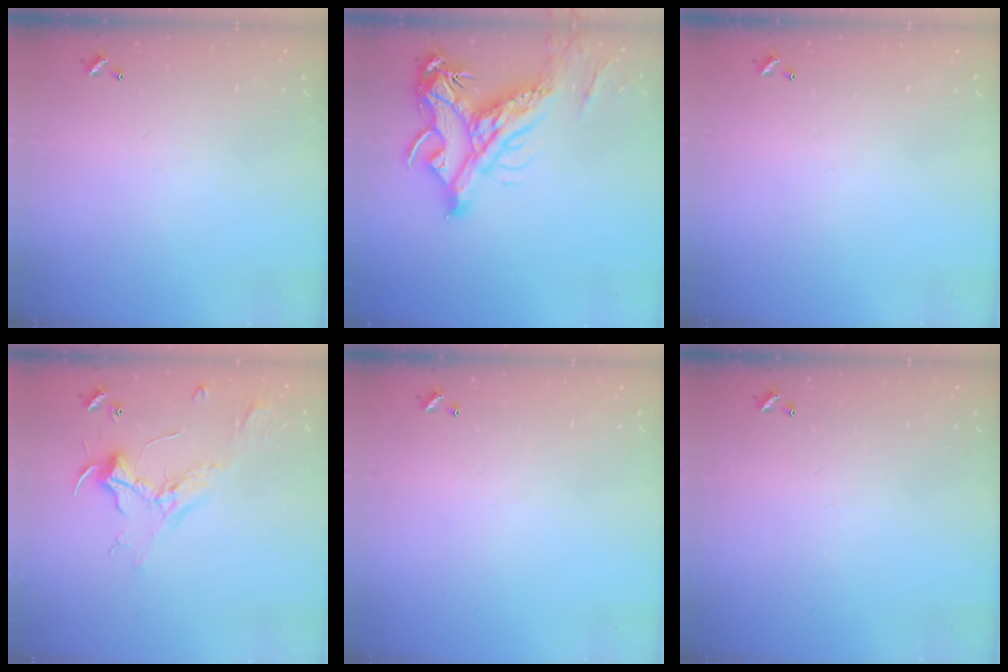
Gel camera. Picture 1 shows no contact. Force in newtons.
{"total": 15.2, "press": 15.0, "slide": 2.6}
{"total": 0.0}
{"total": 2.3, "press": 2.2, "slide": 0.8}
{"total": 0.0}
{"total": 0.0}